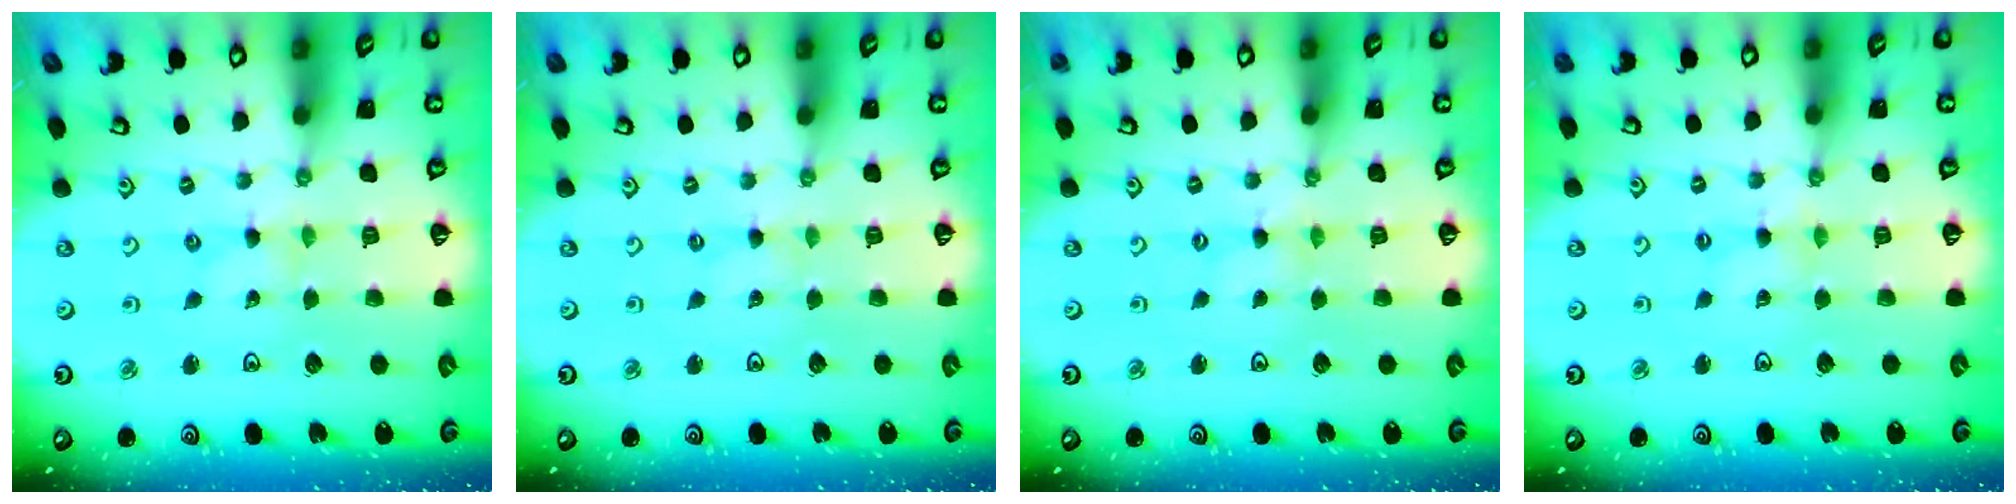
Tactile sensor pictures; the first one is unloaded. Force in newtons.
{"total": 0.0}
{"total": 0.0}
{"total": 1.1, "press": 1.1, "slide": 0.3}